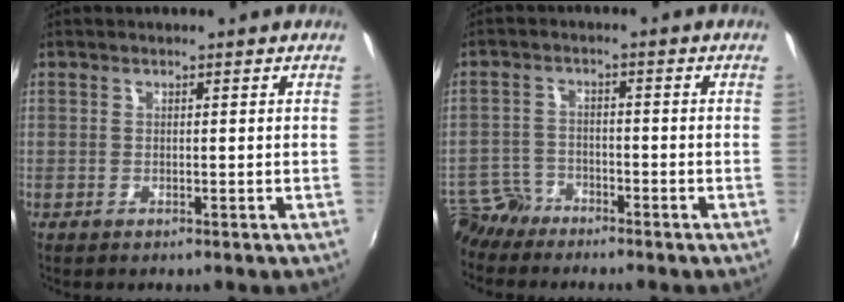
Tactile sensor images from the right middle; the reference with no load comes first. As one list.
[{"total": 5.4, "force": [-4.8, 2.5, 0.5], "torque": [-0.018, 0.006, -0.096]}]